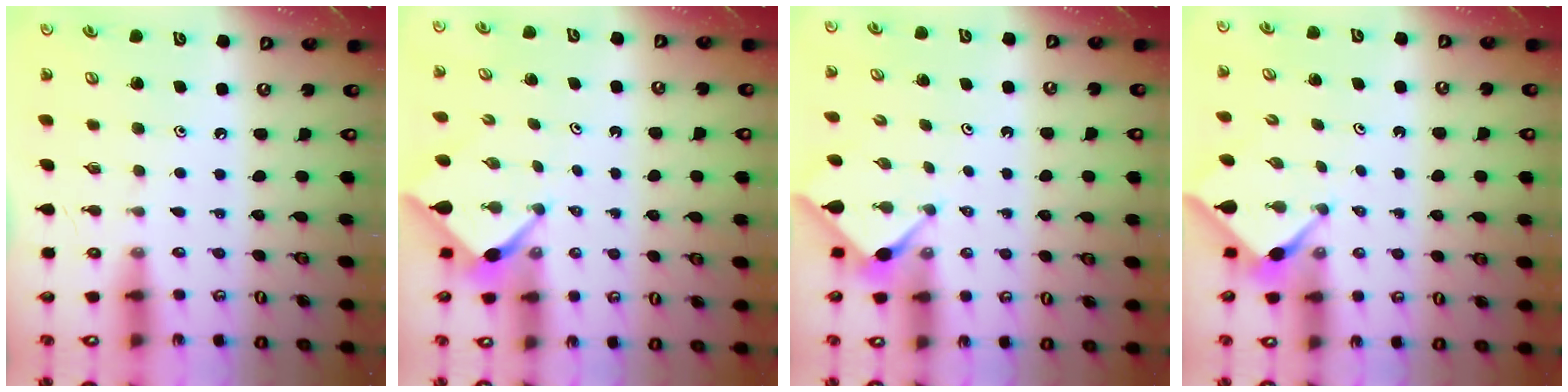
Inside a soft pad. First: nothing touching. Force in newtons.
{"total": 2.5, "press": 2.4, "slide": 0.3}
{"total": 3.0, "press": 3.0, "slide": 0.4}
{"total": 2.9, "press": 2.9, "slide": 0.2}